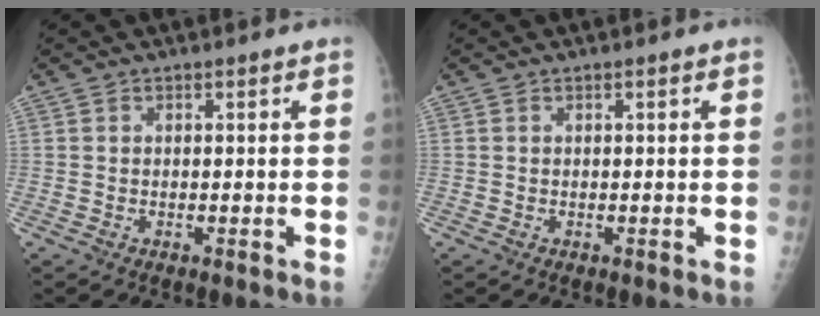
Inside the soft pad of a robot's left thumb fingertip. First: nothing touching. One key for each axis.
{"total": 0.0}